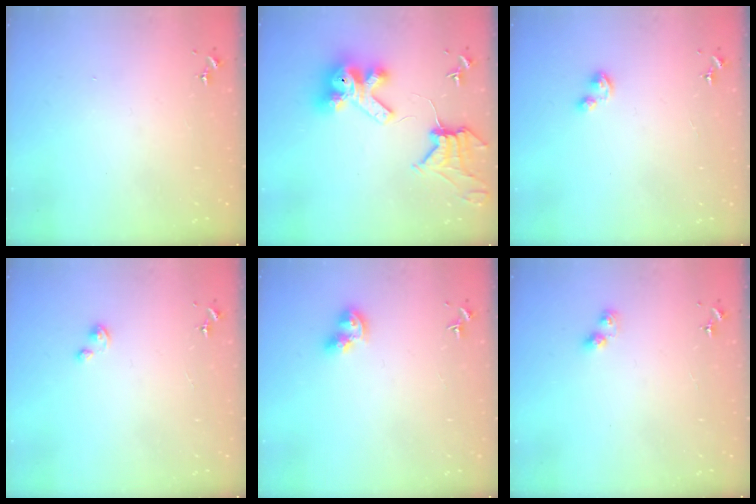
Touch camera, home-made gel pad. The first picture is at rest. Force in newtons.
{"total": 18.0, "press": 17.9, "slide": 2.0}
{"total": 1.9, "press": 1.9, "slide": 0.3}
{"total": 1.9, "press": 1.9, "slide": 0.1}
{"total": 8.6, "press": 8.6, "slide": 0.9}
{"total": 4.9, "press": 4.9, "slide": 0.2}